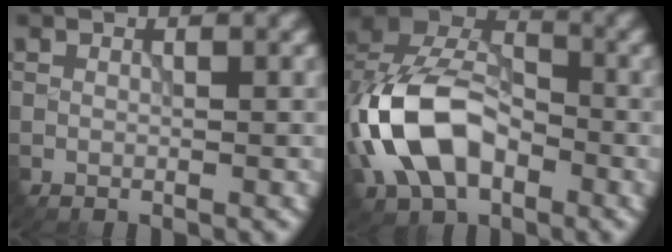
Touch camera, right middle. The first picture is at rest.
{"total": 10.3, "force": [-2.9, 6.7, 7.2], "torque": [-0.156, 0.009, -0.063]}